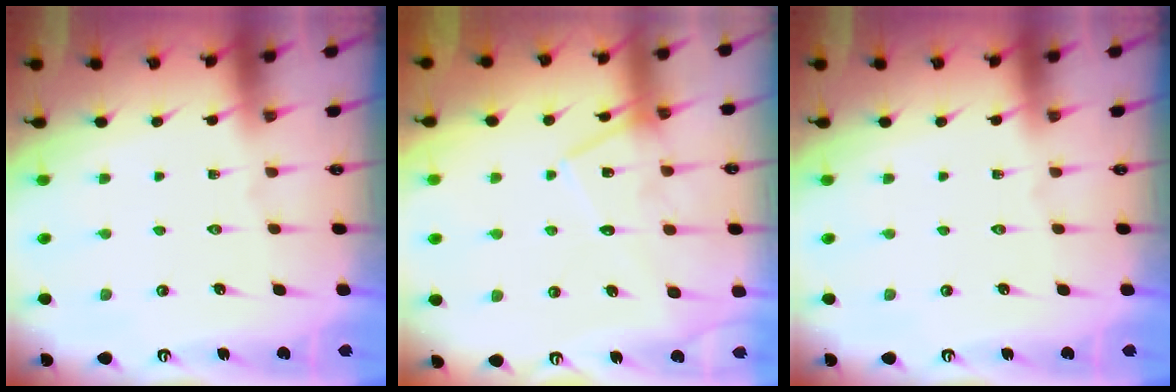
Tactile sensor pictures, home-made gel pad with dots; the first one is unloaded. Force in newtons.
{"total": 14.6, "press": 14.6, "slide": 1.1}
{"total": 0.0}